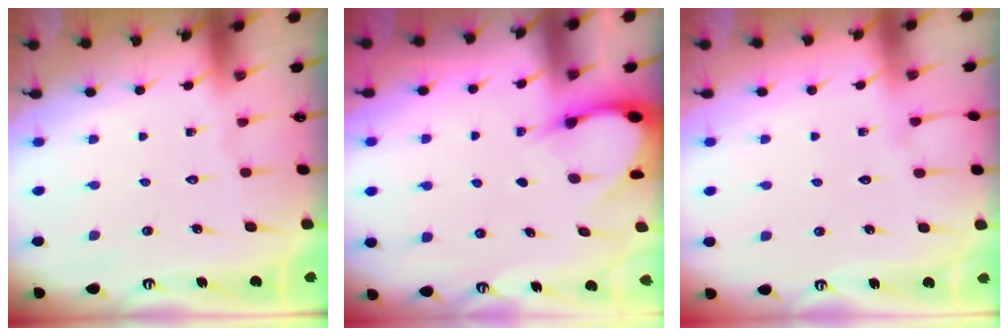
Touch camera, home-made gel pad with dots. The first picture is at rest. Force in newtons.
{"total": 2.9, "press": 2.9, "slide": 0.3}
{"total": 2.5, "press": 2.5, "slide": 0.4}